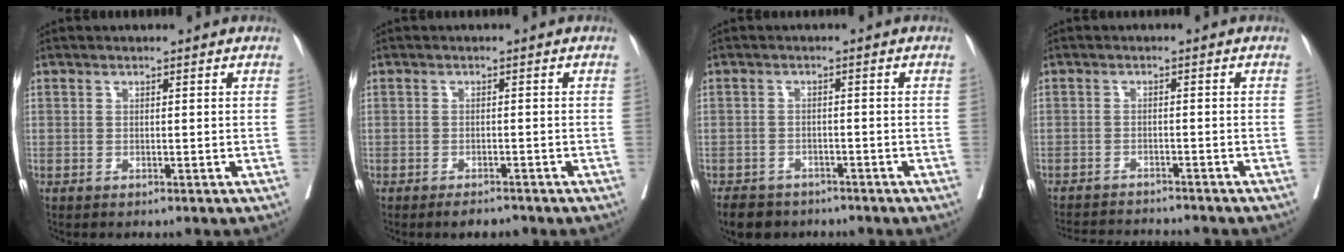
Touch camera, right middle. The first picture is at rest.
{"total": 2.3, "force": [-1.9, 0.7, 1.1], "torque": [-0.013, -0.001, -0.025]}
{"total": 5.5, "force": [-4.5, 2.9, 1.1], "torque": [-0.017, 0.000, -0.069]}
{"total": 8.6, "force": [-8.3, 0.6, 2.0], "torque": [-0.028, -0.002, -0.122]}